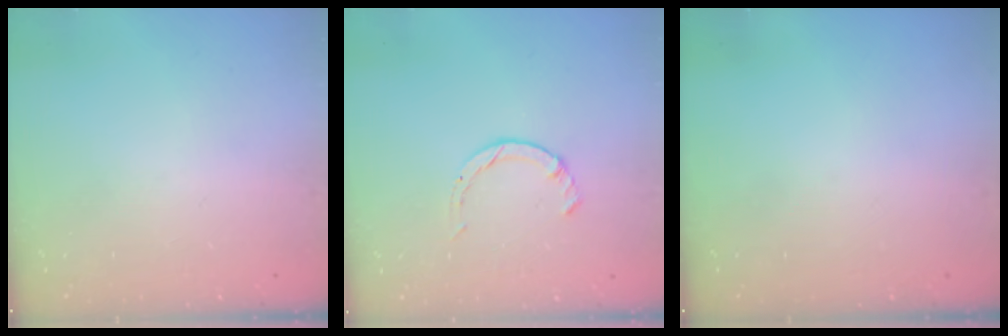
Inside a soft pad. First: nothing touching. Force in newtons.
{"total": 1.7, "press": 1.7, "slide": 0.2}
{"total": 0.0}